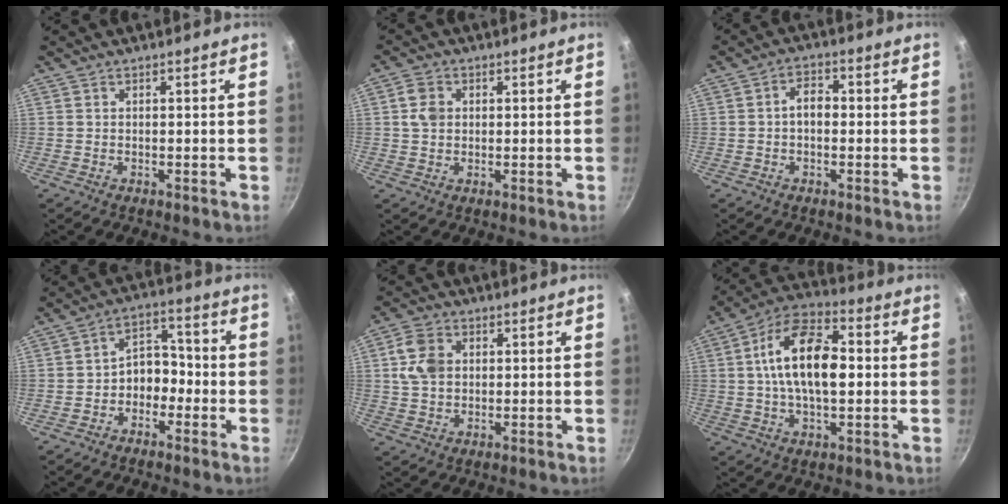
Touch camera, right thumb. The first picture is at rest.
{"total": 4.0, "force": [0.6, 3.1, 2.4], "torque": [-0.043, 0.003, 0.010]}
{"total": 3.9, "force": [-0.4, 2.5, 3.0], "torque": [-0.037, 0.018, -0.013]}
{"total": 7.3, "force": [-2.2, 5.4, 4.3], "torque": [-0.031, 0.041, -0.051]}
{"total": 7.1, "force": [1.3, 5.2, 4.6], "torque": [-0.082, 0.005, 0.024]}
{"total": 16.3, "force": [1.4, 8.4, 13.9], "torque": [-0.238, 0.022, 0.016]}